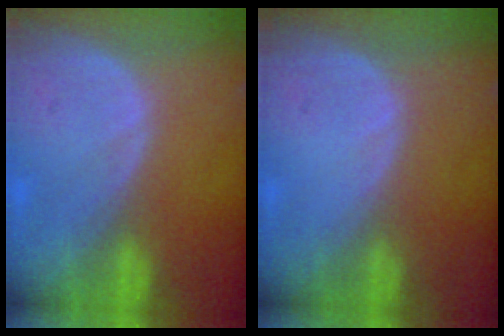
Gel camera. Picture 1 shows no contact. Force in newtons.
{"total": 0.0}